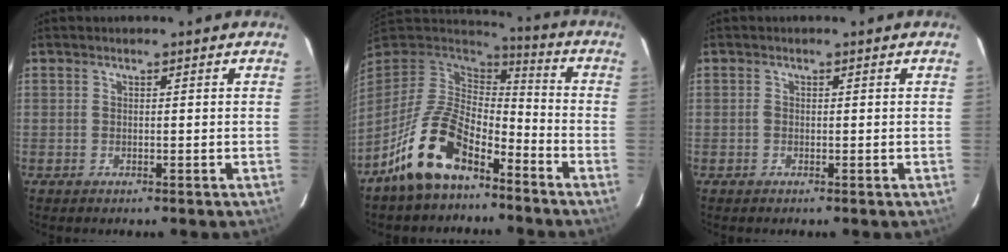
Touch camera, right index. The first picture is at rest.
{"total": 15.0, "force": [-9.3, 7.2, 9.3], "torque": [-0.191, 0.003, -0.171]}
{"total": 0.6, "force": [-0.2, 0.5, 0.2], "torque": [-0.001, 0.001, -0.005]}